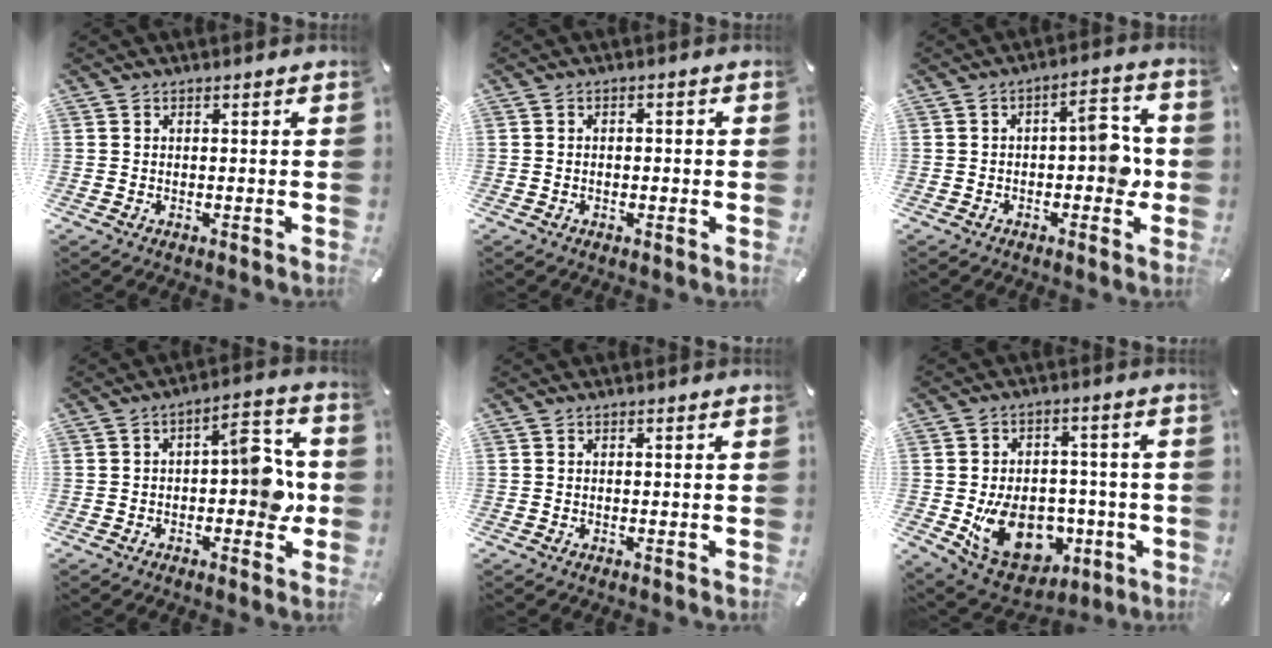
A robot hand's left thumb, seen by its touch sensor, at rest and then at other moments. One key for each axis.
{"total": 1.4, "fx": -0.5, "fy": 0.9, "fz": 1.0, "tx": -0.020, "ty": 0.004, "tz": -0.010}
{"total": 9.1, "fx": -0.7, "fy": 4.5, "fz": 7.9, "tx": -0.096, "ty": 0.009, "tz": -0.017}
{"total": 11.5, "fx": -0.7, "fy": 5.9, "fz": 9.9, "tx": -0.111, "ty": 0.003, "tz": -0.014}
{"total": 0.0}
{"total": 16.9, "fx": -3.9, "fy": 13.2, "fz": 9.8, "tx": -0.146, "ty": 0.008, "tz": -0.049}